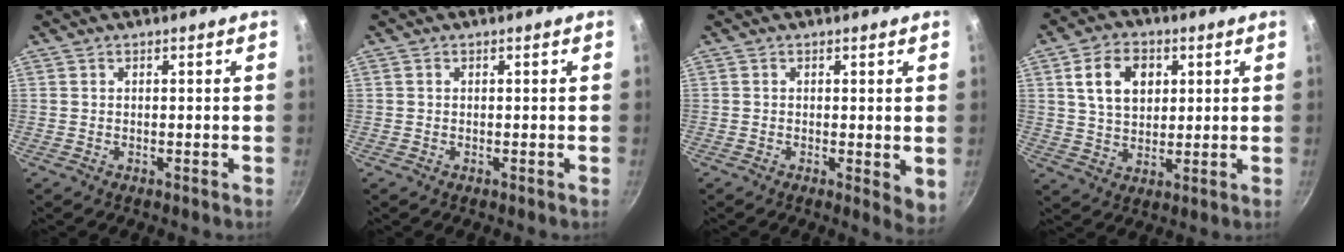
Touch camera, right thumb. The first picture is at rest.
{"total": 0.0}
{"total": 4.0, "force": [0.1, 1.7, 3.6], "torque": [-0.043, -0.011, 0.000]}
{"total": 10.1, "force": [3.0, 7.1, 6.5], "torque": [-0.093, -0.002, 0.050]}